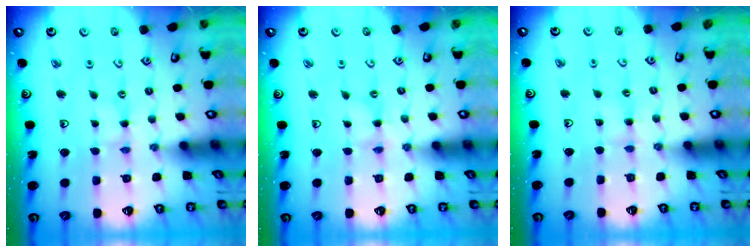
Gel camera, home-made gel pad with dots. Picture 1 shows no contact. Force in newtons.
{"total": 0.0}
{"total": 2.3, "press": 2.3, "slide": 0.4}